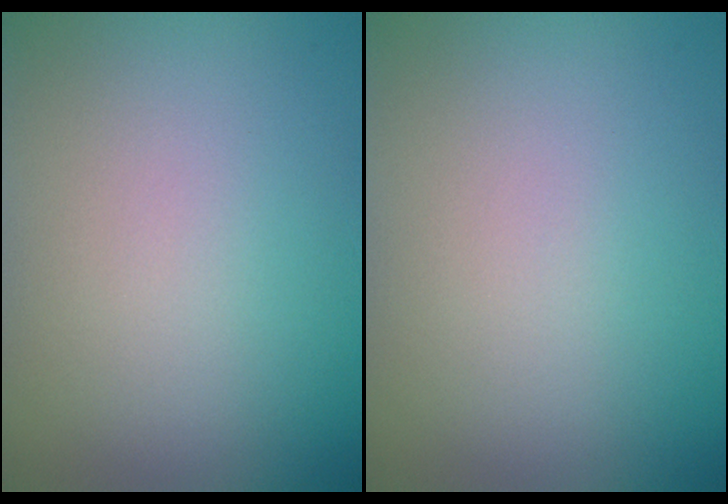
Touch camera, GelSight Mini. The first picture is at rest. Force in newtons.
{"total": 0.0}